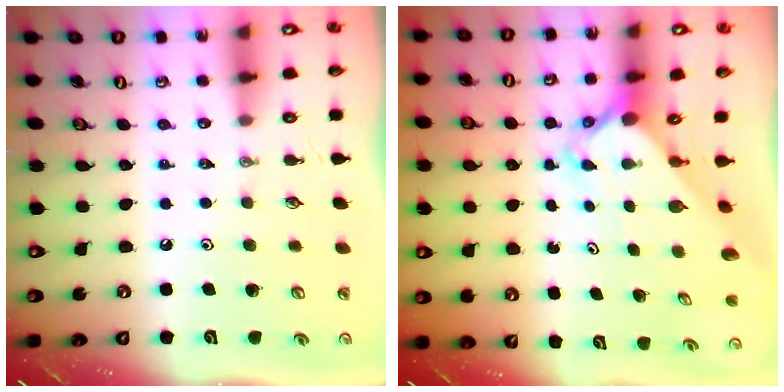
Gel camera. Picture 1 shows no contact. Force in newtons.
{"total": 2.6, "press": 2.6, "slide": 0.2}